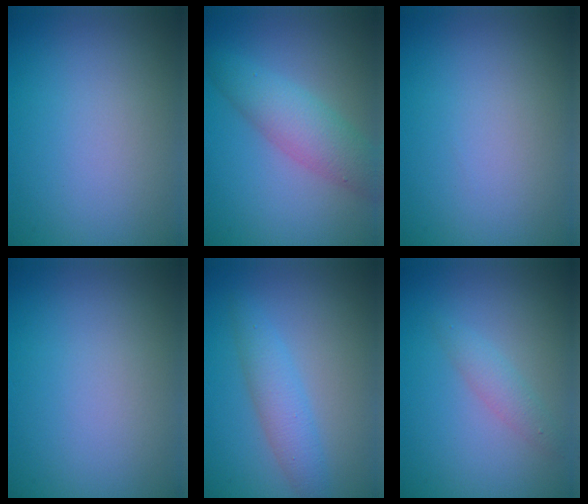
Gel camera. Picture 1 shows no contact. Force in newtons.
{"total": 4.3, "press": 4.3, "slide": 0.1}
{"total": 0.0}
{"total": 0.0}
{"total": 2.9, "press": 2.9, "slide": 0.1}
{"total": 1.6, "press": 1.6, "slide": 0.0}